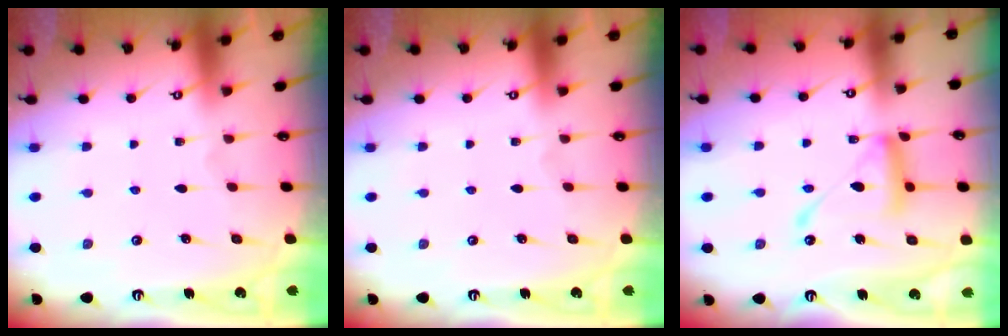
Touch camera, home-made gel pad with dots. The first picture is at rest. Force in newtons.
{"total": 0.0}
{"total": 14.8, "press": 14.8, "slide": 1.3}